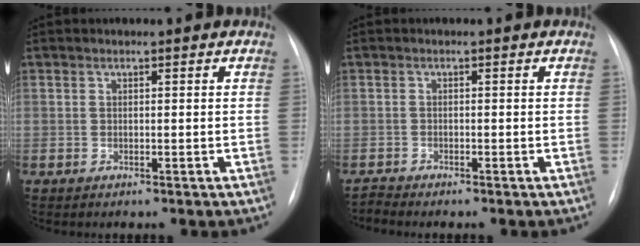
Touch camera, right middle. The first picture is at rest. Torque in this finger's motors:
{"motor_torque": [-0.08, 0.04, -0.05, -0.01]}